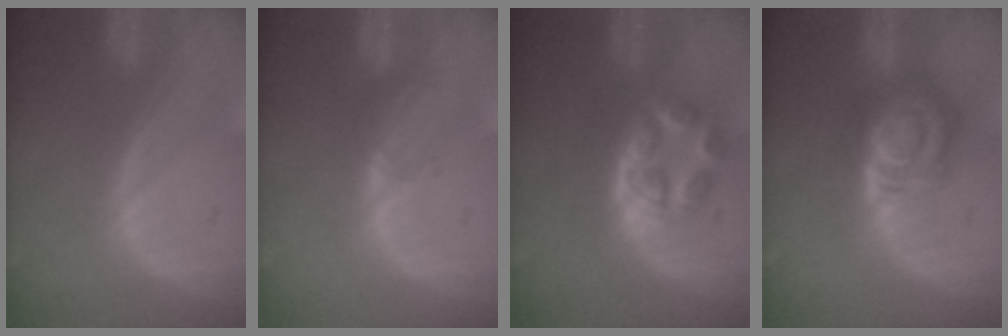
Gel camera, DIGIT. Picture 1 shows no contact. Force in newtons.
{"total": 1.5, "press": 1.5, "slide": 0.2}
{"total": 6.0, "press": 5.2, "slide": 2.9}
{"total": 7.6, "press": 6.9, "slide": 3.2}